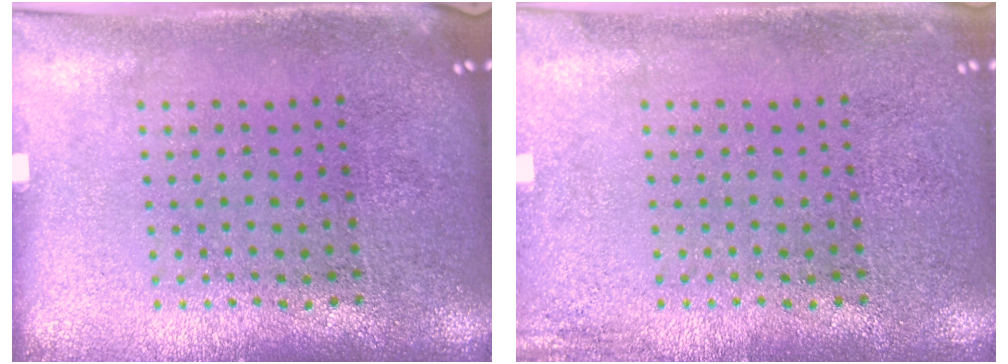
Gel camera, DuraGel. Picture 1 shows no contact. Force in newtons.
{"total": 1.4, "press": 1.4, "slide": 0.2}